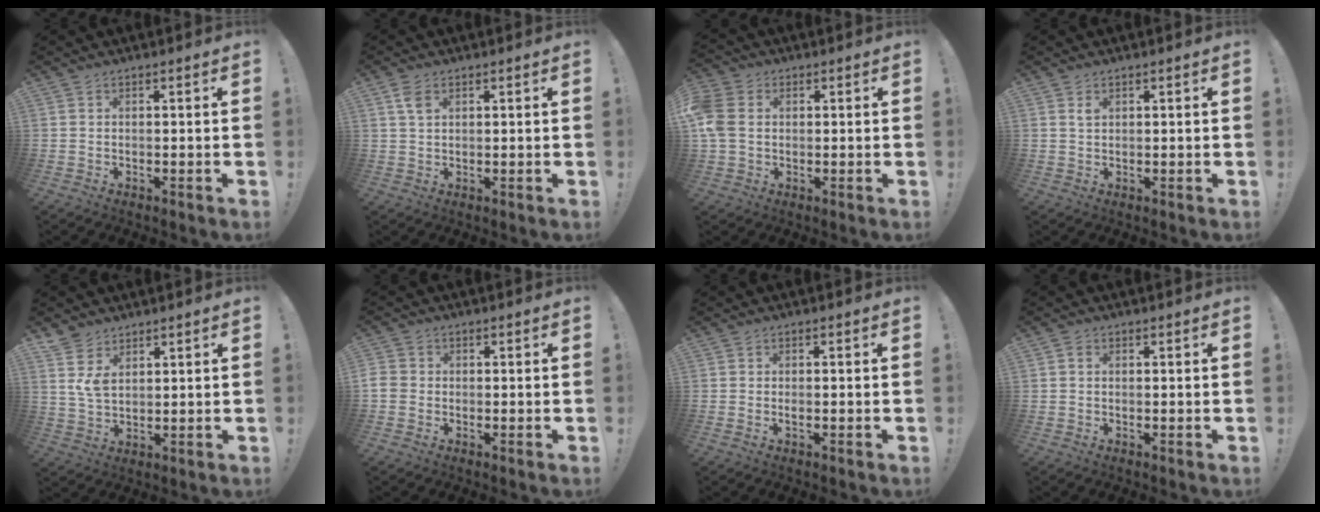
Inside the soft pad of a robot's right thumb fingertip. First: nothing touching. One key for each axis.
{"total": 3.9, "fx": 1.9, "fy": 2.1, "fz": 2.6, "tx": -0.040, "ty": -0.005, "tz": 0.032}
{"total": 8.8, "fx": 1.0, "fy": 6.8, "fz": 5.5, "tx": -0.119, "ty": 0.007, "tz": 0.024}
{"total": 1.2, "fx": 0.8, "fy": 0.5, "fz": 0.6, "tx": 0.003, "ty": -0.007, "tz": 0.013}
{"total": 6.6, "fx": 3.8, "fy": 4.0, "fz": 3.6, "tx": -0.065, "ty": -0.014, "tz": 0.073}
{"total": 3.2, "fx": -0.9, "fy": 2.8, "fz": 1.3, "tx": -0.030, "ty": 0.009, "tz": -0.016}
{"total": 0.6, "fx": 0.0, "fy": 0.2, "fz": 0.6, "tx": -0.011, "ty": 0.001, "tz": -0.001}
{"total": 0.6, "fx": 0.2, "fy": 0.4, "fz": 0.4, "tx": -0.009, "ty": 0.002, "tz": 0.003}